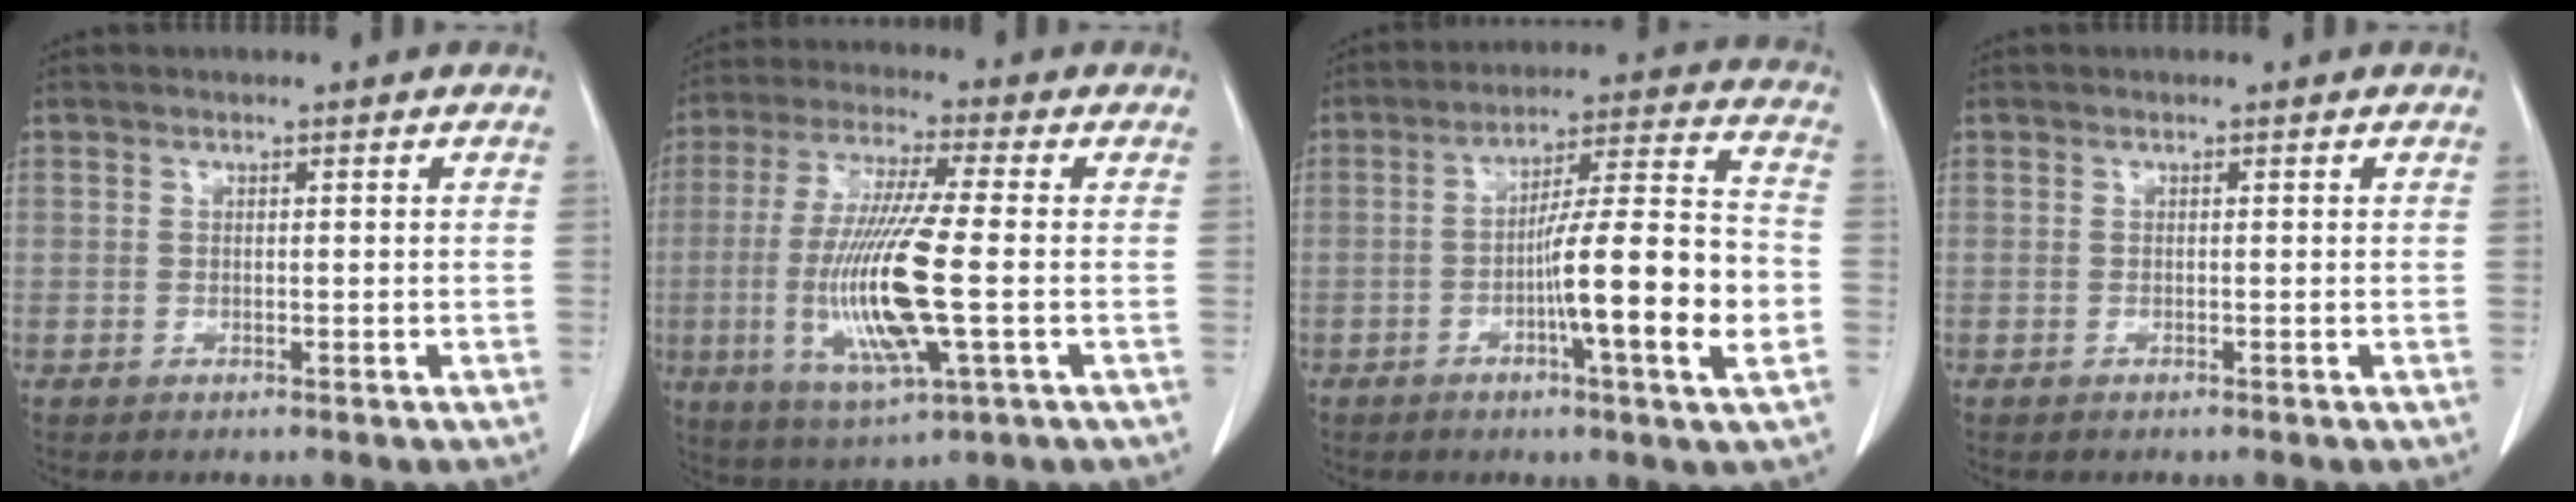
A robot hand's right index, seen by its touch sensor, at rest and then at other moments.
{"total": 14.9, "force": [-2.4, 1.4, 14.7], "torque": [-0.307, -0.019, -0.044]}
{"total": 15.1, "force": [-3.9, 0.2, 14.6], "torque": [-0.227, 0.005, -0.063]}
{"total": 0.0}